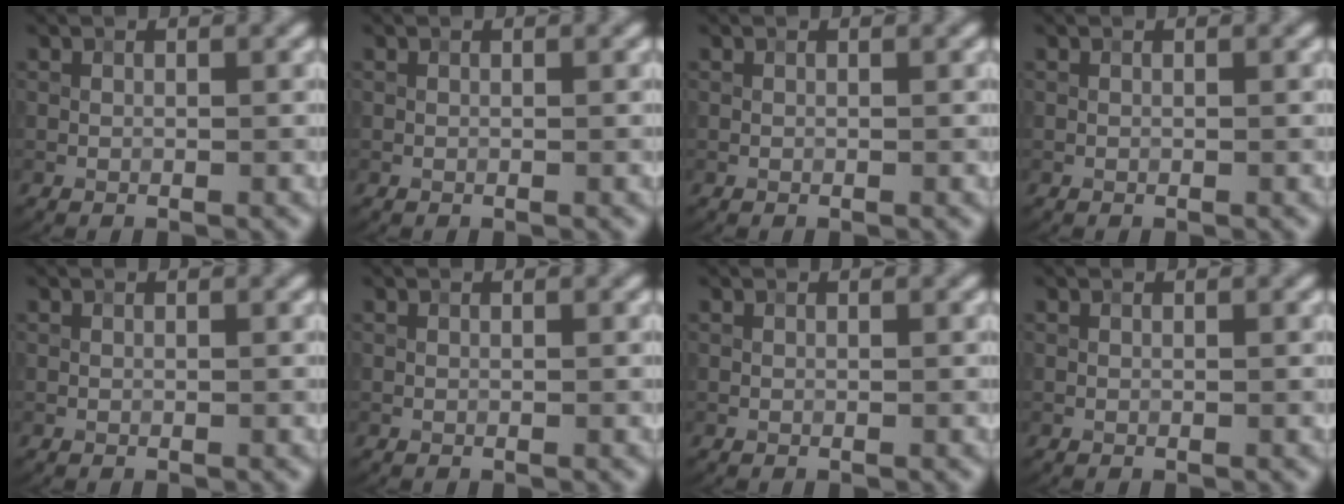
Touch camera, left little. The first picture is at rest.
{"total": 0.0}
{"total": 0.0}
{"total": 0.0}
{"total": 0.0}
{"total": 0.0}
{"total": 0.0}
{"total": 0.0}